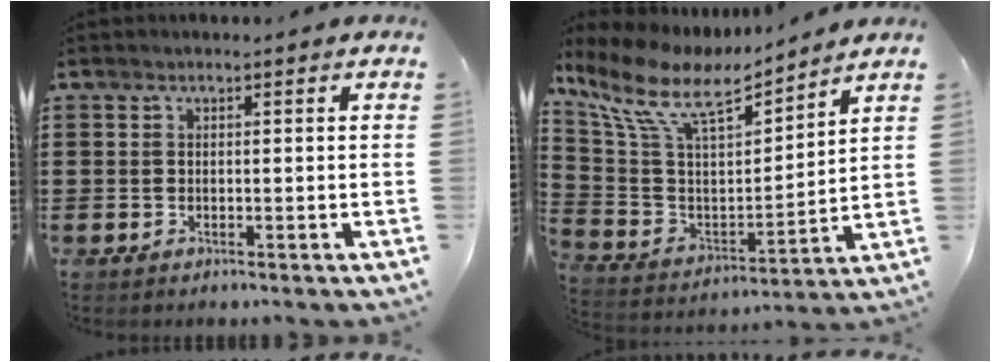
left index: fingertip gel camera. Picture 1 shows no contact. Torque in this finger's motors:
{"motor_torque": [2.14, 0.00, 0.43, 0.21]}